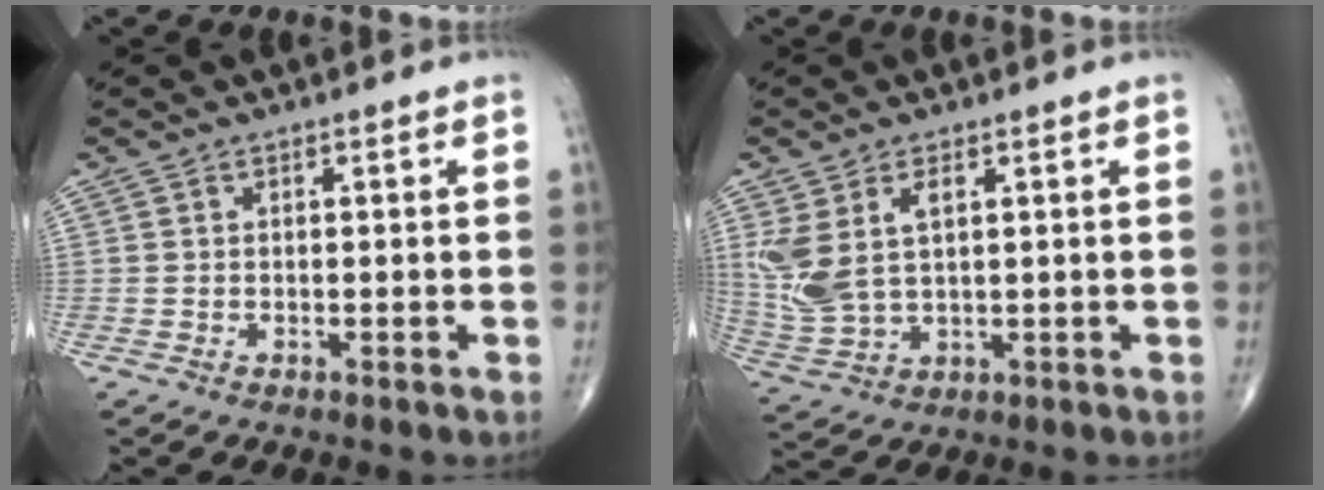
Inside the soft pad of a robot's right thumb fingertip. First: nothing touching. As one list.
[{"total": 9.1, "force": [2.7, 4.8, 7.3], "torque": [-0.169, -0.001, 0.066]}]